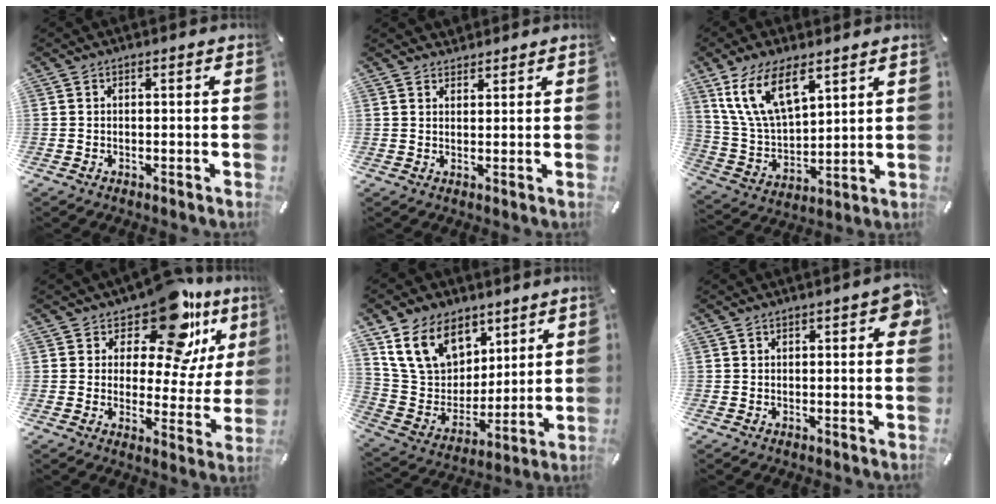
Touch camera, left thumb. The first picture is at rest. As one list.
[{"total": 2.2, "force": [1.8, 1.2, -0.3], "torque": [0.011, -0.006, 0.034]}, {"total": 14.7, "force": [8.8, 7.3, 9.2], "torque": [-0.219, -0.028, 0.158]}, {"total": 16.2, "force": [11.2, 7.4, 9.1], "torque": [-0.131, -0.088, 0.191]}, {"total": 16.2, "force": [9.0, 11.8, 6.4], "torque": [-0.130, -0.038, 0.181]}, {"total": 4.1, "force": [1.1, 2.0, 3.4], "torque": [-0.051, 0.004, 0.016]}]